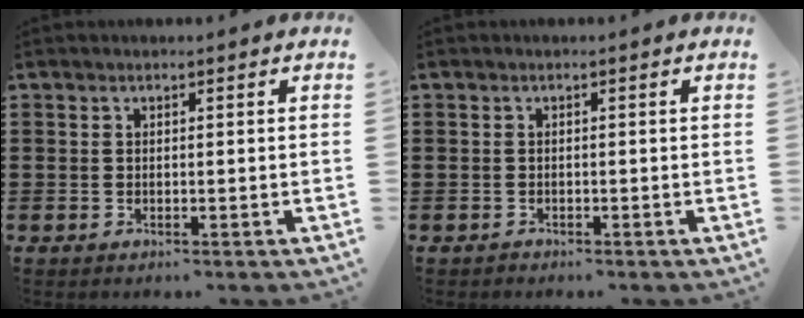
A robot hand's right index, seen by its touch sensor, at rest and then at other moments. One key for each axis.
{"total": 0.5, "fx": -0.5, "fy": 0.2, "fz": -0.1, "tx": 0.000, "ty": 0.003, "tz": -0.011}